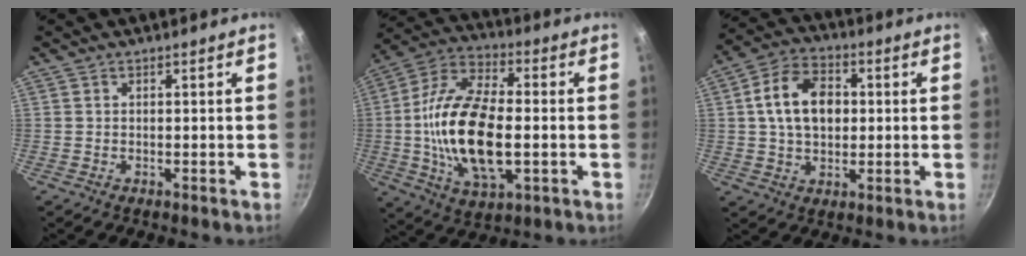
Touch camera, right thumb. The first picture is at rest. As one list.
[{"total": 20.5, "force": [-1.7, 10.0, 17.8], "torque": [-0.336, 0.019, -0.039]}, {"total": 12.5, "force": [1.6, 8.7, 8.8], "torque": [-0.131, 0.017, 0.016]}]